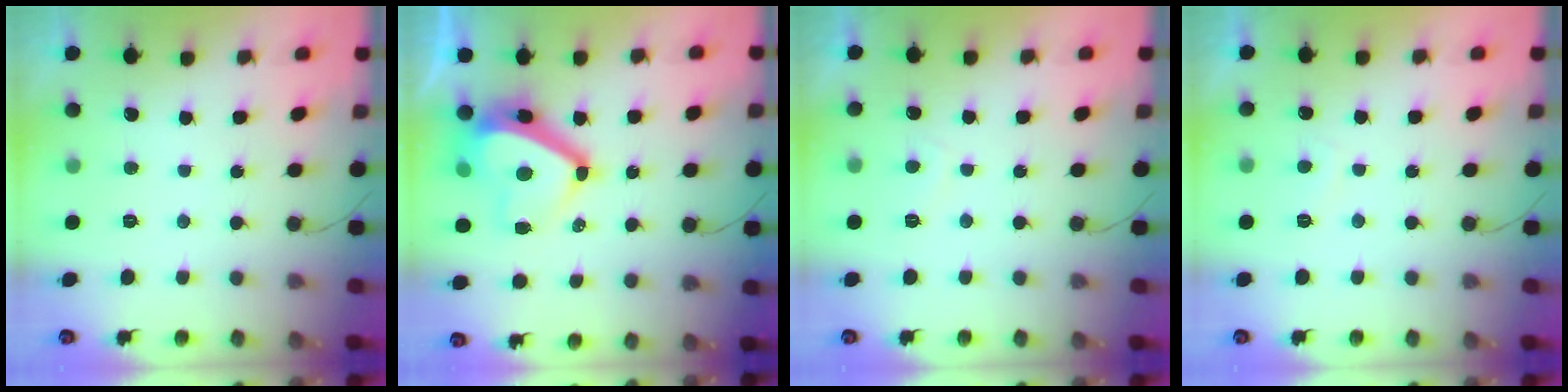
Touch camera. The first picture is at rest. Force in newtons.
{"total": 13.0, "press": 12.7, "slide": 2.6}
{"total": 0.6, "press": 0.3, "slide": 0.5}
{"total": 0.6, "press": 0.3, "slide": 0.5}